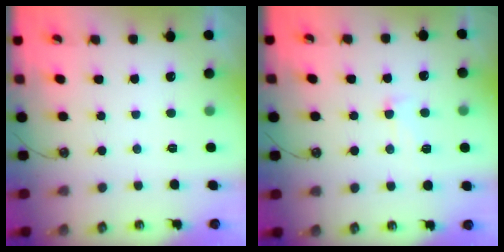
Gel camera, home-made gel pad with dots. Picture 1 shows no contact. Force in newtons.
{"total": 2.0, "press": 1.7, "slide": 1.0}